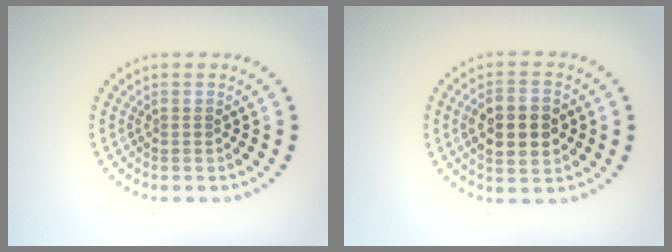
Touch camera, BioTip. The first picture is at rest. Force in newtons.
{"total": 5.3, "press": 5.3, "slide": 0.2}